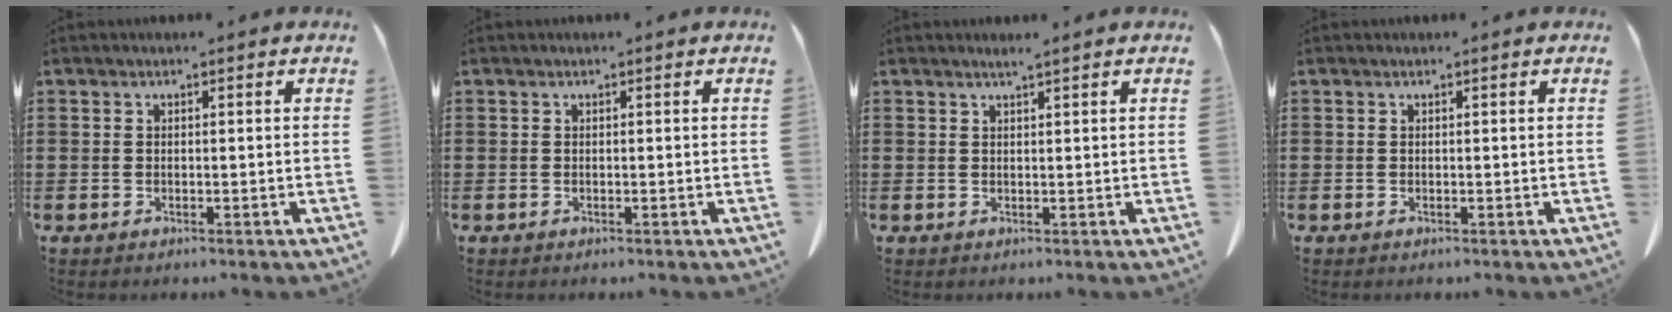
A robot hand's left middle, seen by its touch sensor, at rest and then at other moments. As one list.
[{"total": 0.0}, {"total": 1.1, "force": [0.9, -0.2, 0.7], "torque": [-0.012, -0.002, 0.016]}, {"total": 0.0}]